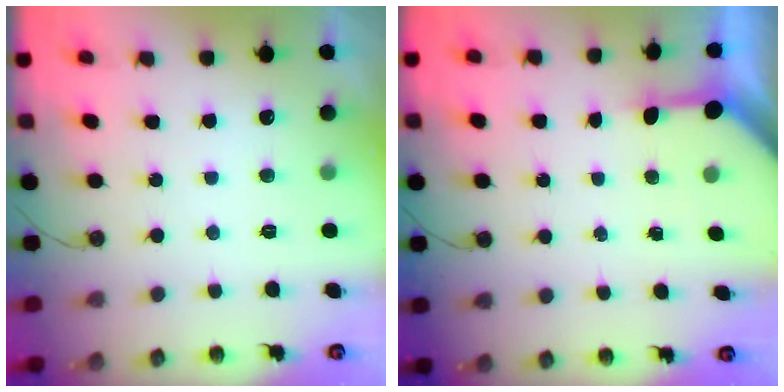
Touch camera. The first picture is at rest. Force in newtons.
{"total": 3.4, "press": 3.4, "slide": 0.4}